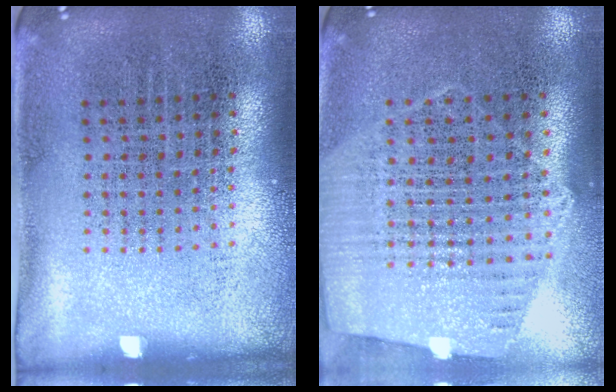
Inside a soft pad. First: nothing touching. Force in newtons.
{"total": 1.2, "press": 1.2, "slide": 0.3}